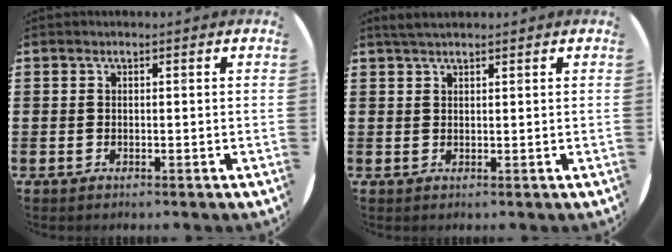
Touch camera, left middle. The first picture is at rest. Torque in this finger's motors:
{"motor_torque": [0.45, -0.38, -0.03, 0.00]}